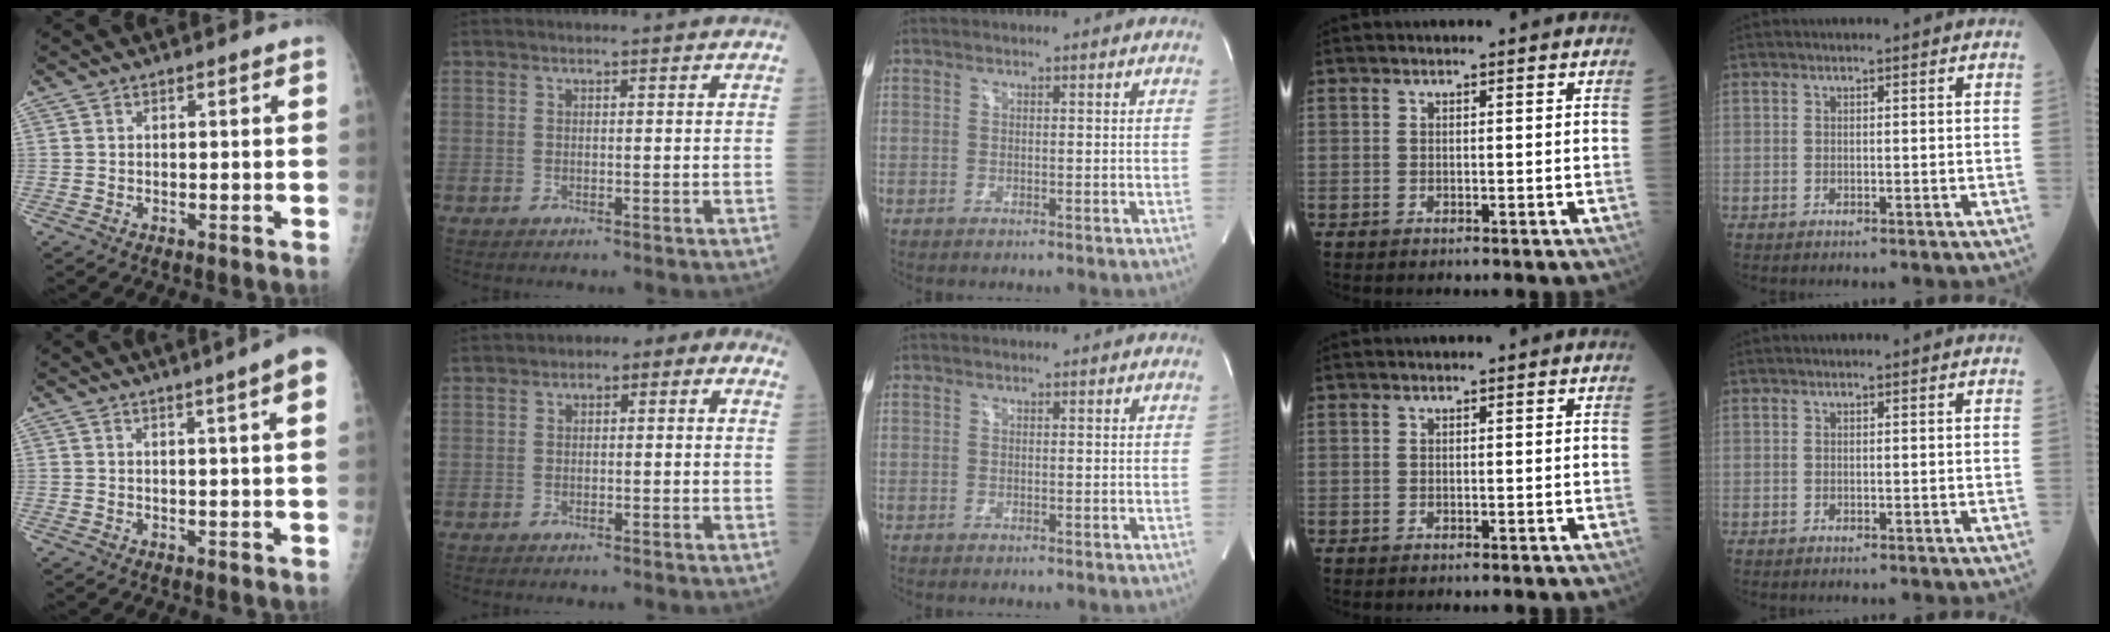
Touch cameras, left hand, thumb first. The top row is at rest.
{"thumb": {"total": 6.8, "force": [3.7, -0.2, 5.7], "torque": [-0.069, -0.002, 0.040]}, "index": {"total": 4.0, "force": [0.0, 2.1, 3.4], "torque": [-0.036, 0.029, -0.013]}}